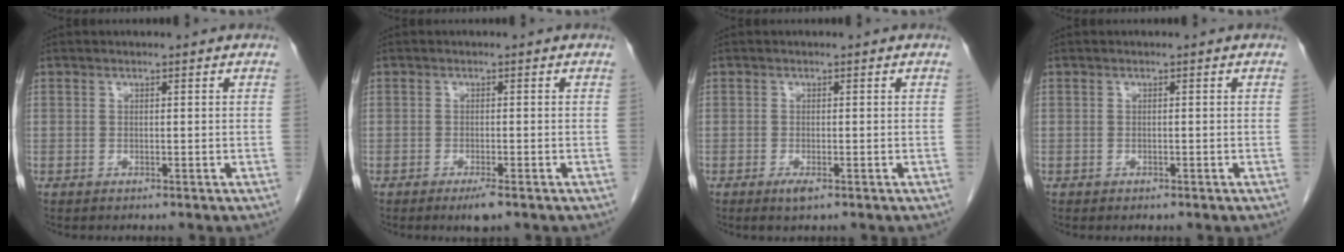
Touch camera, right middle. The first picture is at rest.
{"total": 2.4, "force": [-1.5, 0.3, 1.8], "torque": [-0.029, -0.004, -0.023]}
{"total": 1.4, "force": [-0.8, 0.3, 1.1], "torque": [-0.021, -0.003, -0.013]}
{"total": 0.0}